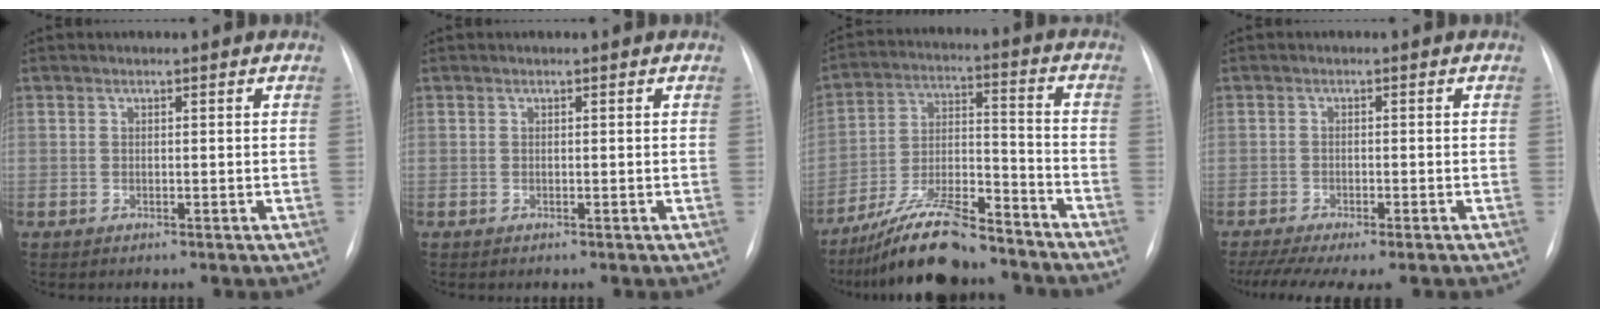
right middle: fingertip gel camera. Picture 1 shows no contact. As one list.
[{"total": 0.0}, {"total": 13.9, "force": [-12.0, 2.8, 6.6], "torque": [-0.122, 0.010, -0.214]}, {"total": 9.9, "force": [-7.7, 2.3, 5.8], "torque": [-0.098, -0.003, -0.116]}]